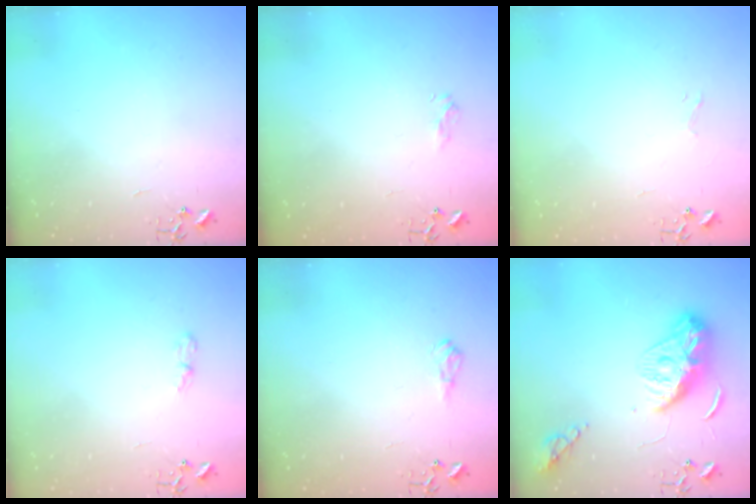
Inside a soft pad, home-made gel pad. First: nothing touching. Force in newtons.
{"total": 7.1, "press": 7.1, "slide": 0.8}
{"total": 3.4, "press": 3.4, "slide": 0.3}
{"total": 3.3, "press": 3.3, "slide": 0.5}
{"total": 8.2, "press": 8.2, "slide": 0.9}
{"total": 11.6, "press": 11.6, "slide": 1.0}